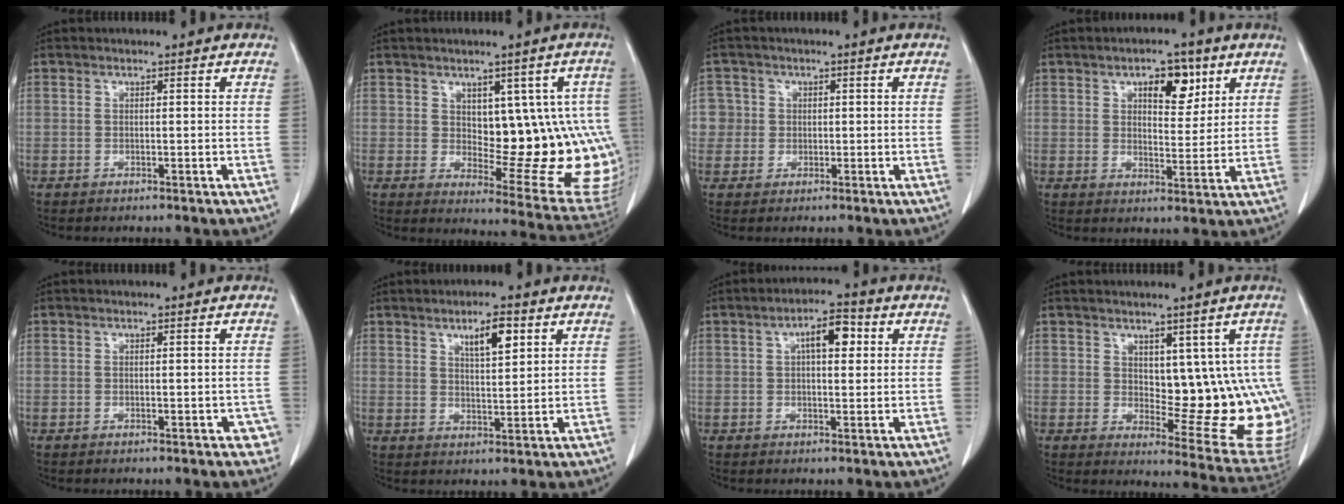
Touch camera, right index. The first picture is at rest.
{"total": 16.2, "force": [1.1, 7.2, 14.4], "torque": [-0.133, 0.015, 0.035]}
{"total": 3.7, "force": [0.4, 3.7, -0.2], "torque": [0.019, 0.015, 0.009]}
{"total": 6.9, "force": [3.6, 3.2, 5.0], "torque": [-0.069, 0.004, 0.054]}
{"total": 2.6, "force": [-1.1, 1.1, 2.1], "torque": [-0.010, 0.007, -0.007]}
{"total": 5.5, "force": [2.9, 1.4, 4.5], "torque": [-0.075, -0.001, 0.050]}
{"total": 5.6, "force": [1.6, 2.1, 5.0], "torque": [-0.081, 0.016, 0.023]}
{"total": 13.0, "force": [1.4, 6.1, 11.4], "torque": [-0.118, -0.001, 0.033]}